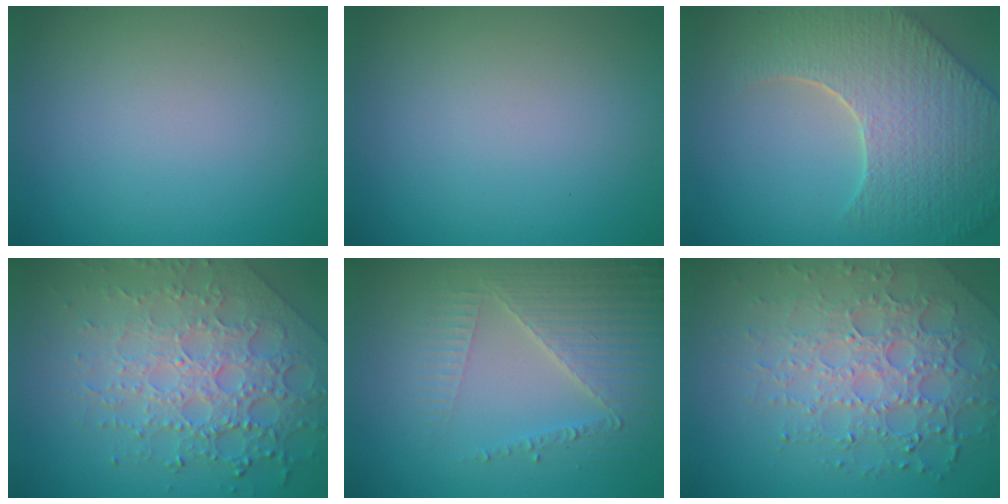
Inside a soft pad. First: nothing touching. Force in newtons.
{"total": 0.0}
{"total": 9.1, "press": 6.4, "slide": 6.5}
{"total": 7.9, "press": 5.5, "slide": 5.6}
{"total": 4.1, "press": 4.0, "slide": 0.6}
{"total": 6.2, "press": 4.7, "slide": 4.0}